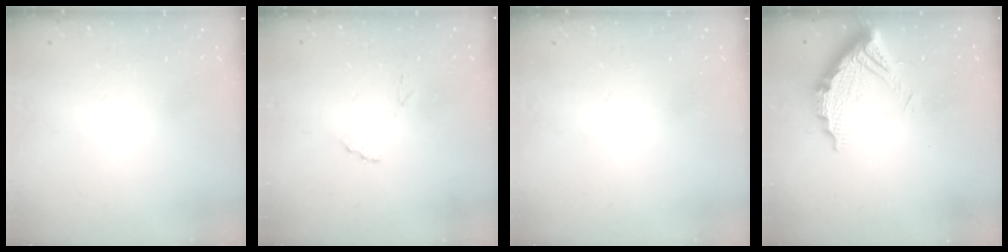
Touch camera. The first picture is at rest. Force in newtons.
{"total": 7.0, "press": 7.0, "slide": 0.6}
{"total": 0.0}
{"total": 13.7, "press": 13.7, "slide": 1.0}